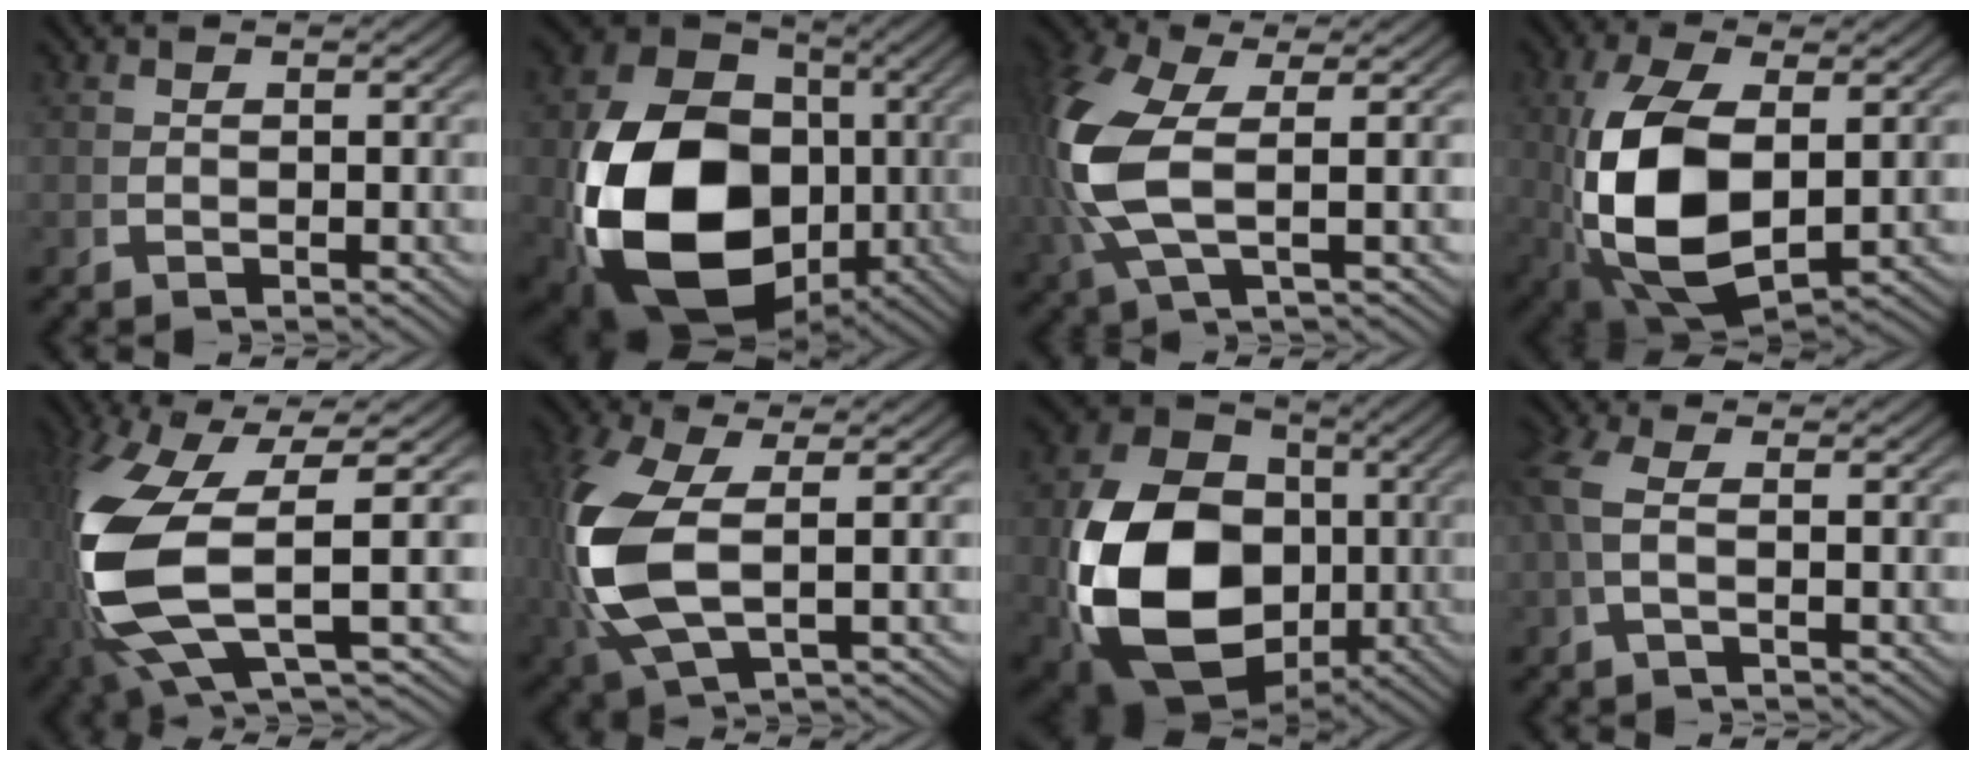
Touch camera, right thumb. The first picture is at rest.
{"total": 24.3, "force": [-3.4, 17.3, 16.8], "torque": [-0.353, -0.083, -0.016]}
{"total": 7.9, "force": [0.6, 4.0, 6.8], "torque": [-0.188, -0.020, 0.029]}
{"total": 13.1, "force": [-1.3, 7.8, 10.5], "torque": [-0.242, -0.052, 0.014]}
{"total": 15.2, "force": [-1.6, 7.9, 12.9], "torque": [-0.297, -0.037, -0.001]}
{"total": 9.4, "force": [-0.1, 5.1, 7.9], "torque": [-0.209, -0.025, 0.024]}
{"total": 22.3, "force": [-2.5, 16.4, 14.9], "torque": [-0.330, -0.079, -0.004]}
{"total": 2.7, "force": [0.7, 0.9, 2.5], "torque": [-0.069, 0.002, 0.012]}